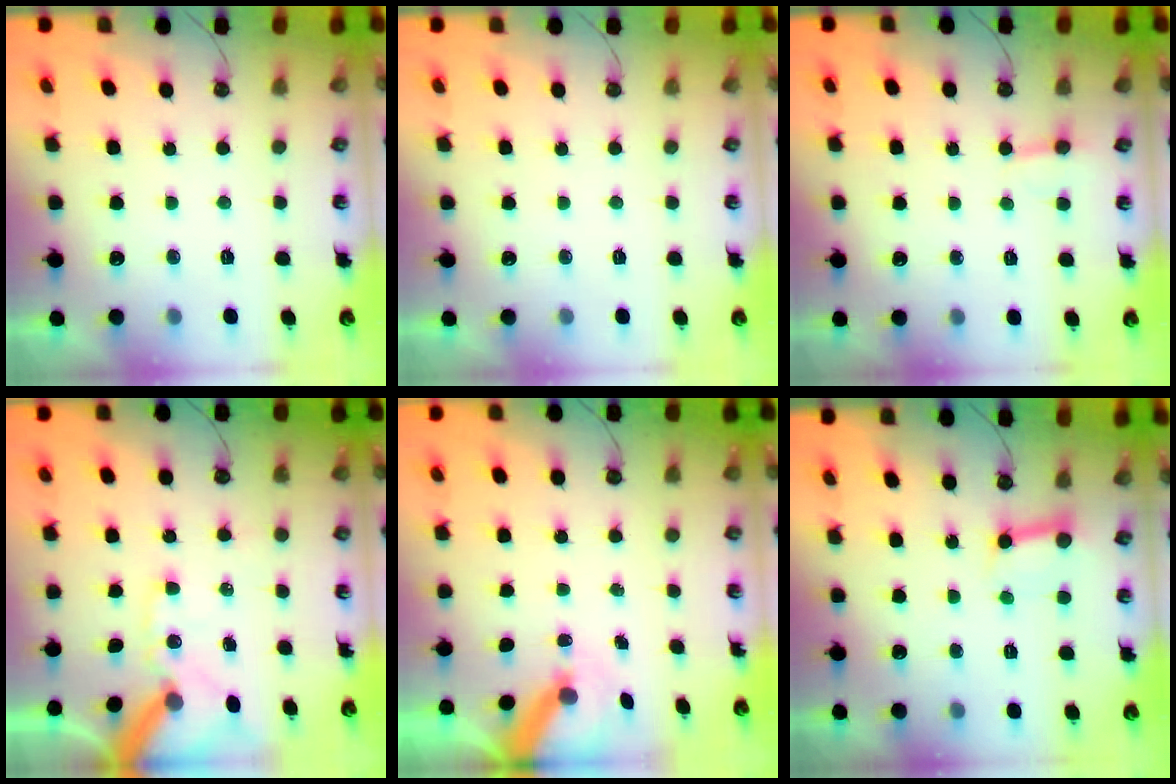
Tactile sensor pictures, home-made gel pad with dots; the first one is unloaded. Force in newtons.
{"total": 0.0}
{"total": 2.6, "press": 2.6, "slide": 0.2}
{"total": 14.1, "press": 13.9, "slide": 2.2}
{"total": 7.5, "press": 7.5, "slide": 0.7}
{"total": 5.5, "press": 5.5, "slide": 0.8}